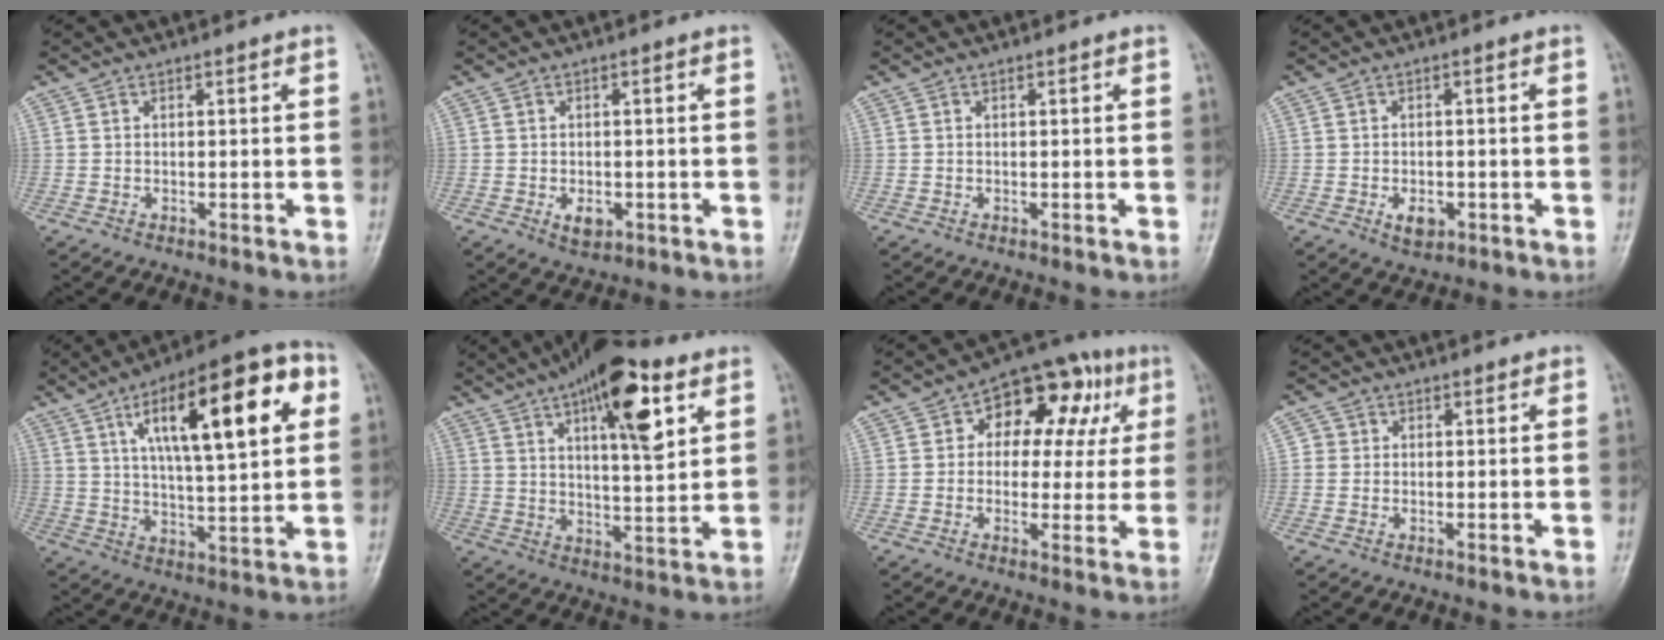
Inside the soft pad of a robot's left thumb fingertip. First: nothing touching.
{"total": 3.7, "force": [-1.4, 2.3, 2.5], "torque": [-0.031, 0.006, -0.018]}
{"total": 0.0}
{"total": 3.9, "force": [-1.7, 2.4, 2.6], "torque": [-0.033, 0.007, -0.023]}
{"total": 22.6, "force": [7.9, 7.5, 19.8], "torque": [-0.277, 0.004, 0.114]}
{"total": 16.8, "force": [7.8, 5.7, 13.8], "torque": [-0.188, -0.022, 0.119]}
{"total": 14.7, "force": [4.3, 9.6, 10.3], "torque": [-0.076, 0.025, 0.053]}
{"total": 1.9, "force": [0.4, 1.9, 0.0], "torque": [0.015, 0.003, -0.002]}